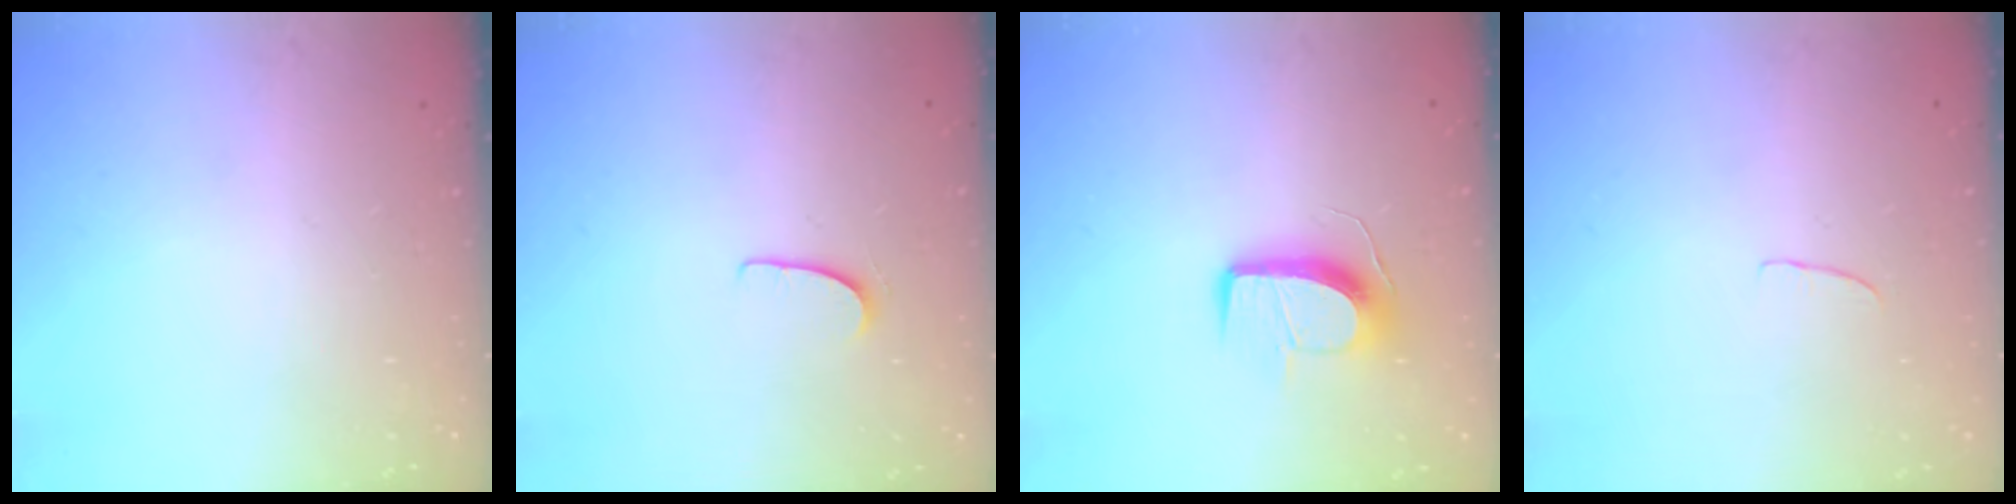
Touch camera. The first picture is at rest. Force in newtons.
{"total": 5.1, "press": 5.1, "slide": 0.4}
{"total": 10.1, "press": 10.1, "slide": 0.2}
{"total": 3.7, "press": 3.7, "slide": 0.3}